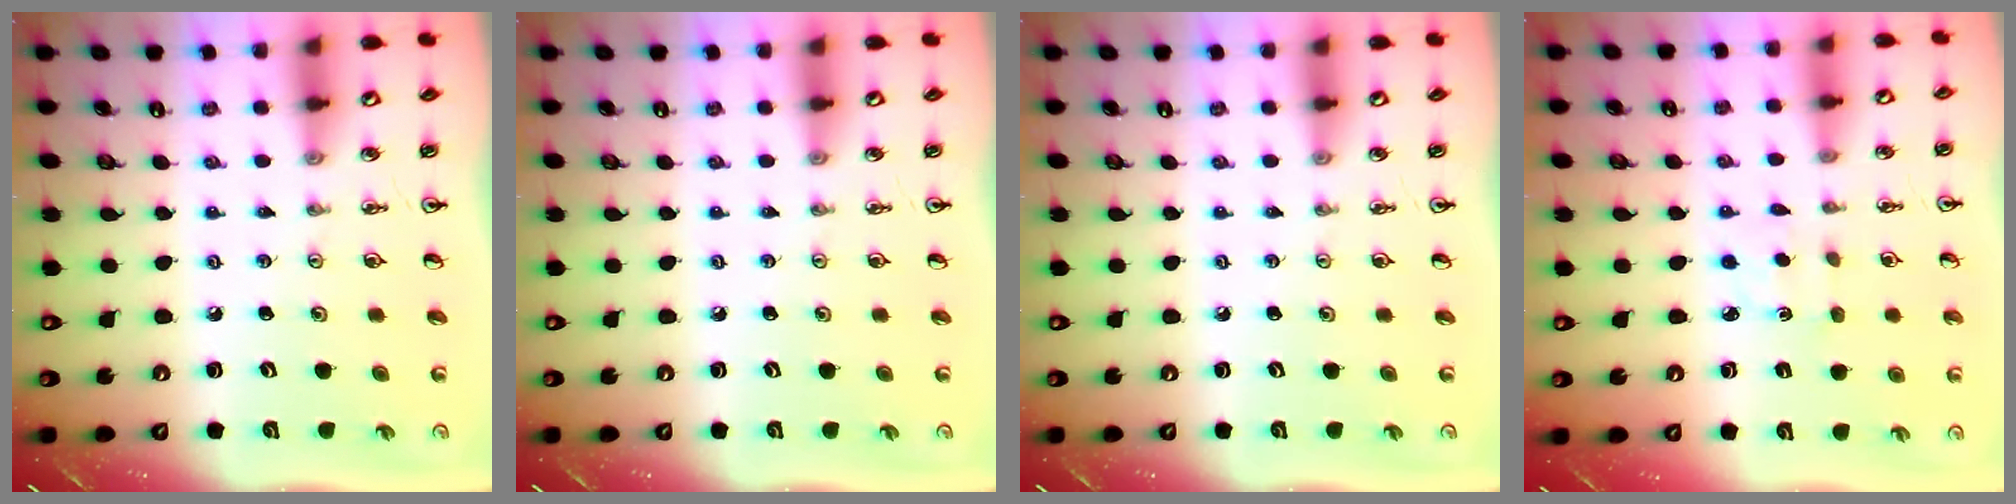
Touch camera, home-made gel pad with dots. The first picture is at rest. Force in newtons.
{"total": 0.0}
{"total": 0.0}
{"total": 1.8, "press": 1.7, "slide": 0.5}